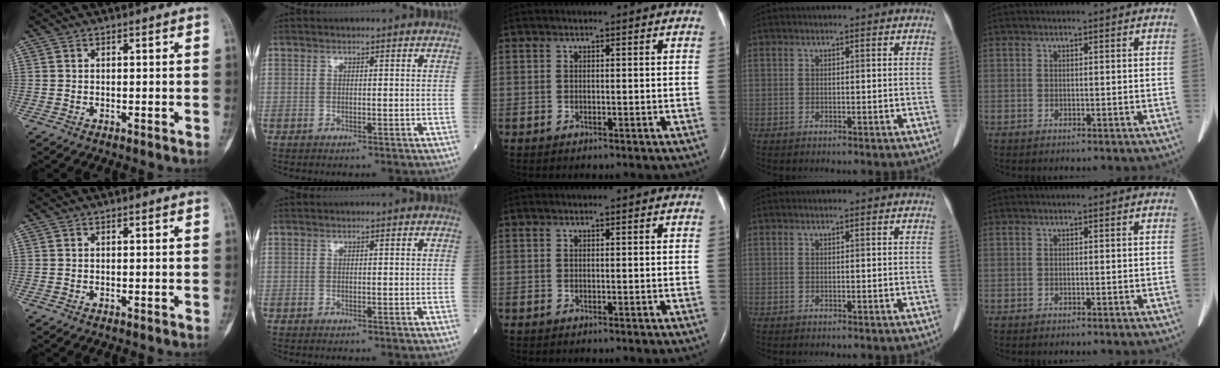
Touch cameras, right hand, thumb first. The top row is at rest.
{}